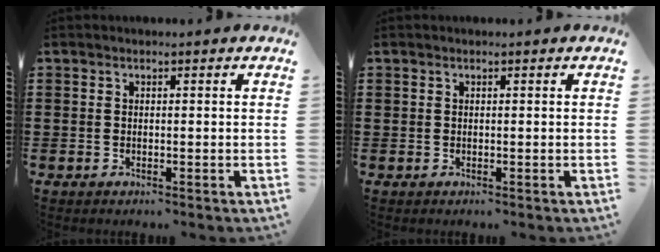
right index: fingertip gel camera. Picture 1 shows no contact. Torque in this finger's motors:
{"motor_torque": [-0.58, 0.92, -0.03, -0.01]}